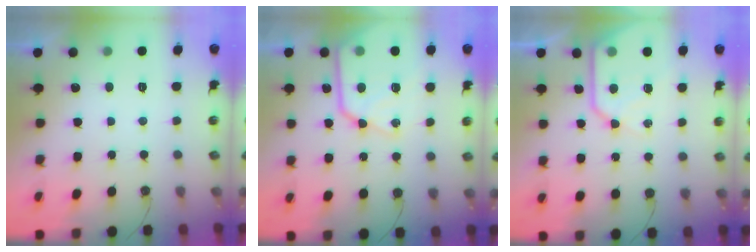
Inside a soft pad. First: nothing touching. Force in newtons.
{"total": 19.8, "press": 19.7, "slide": 1.9}
{"total": 14.8, "press": 14.7, "slide": 1.5}